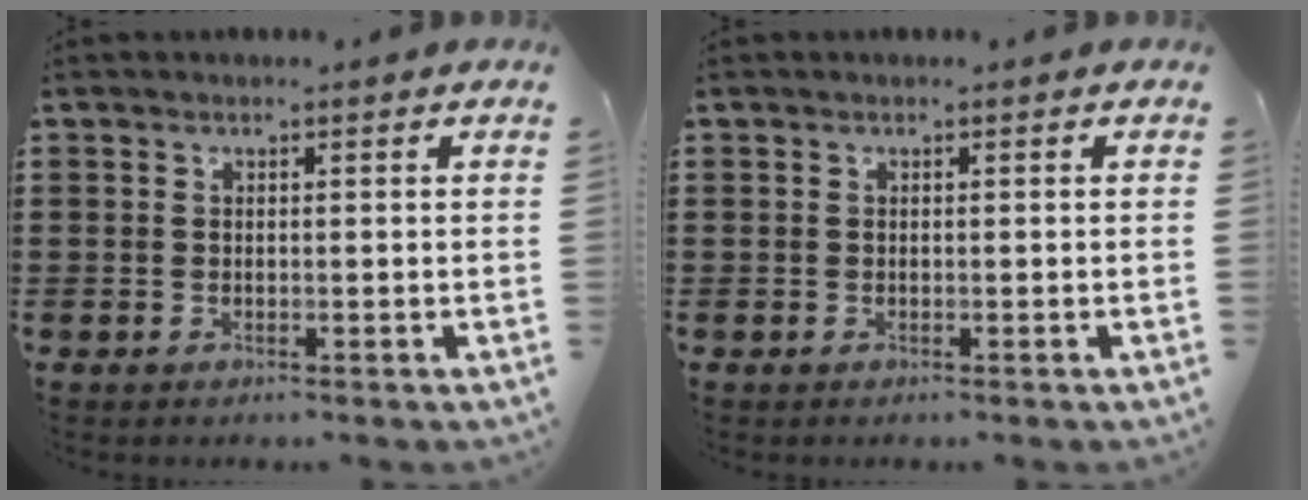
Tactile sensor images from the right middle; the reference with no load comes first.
{"total": 0.0}